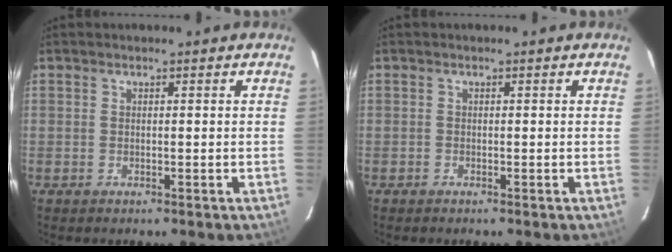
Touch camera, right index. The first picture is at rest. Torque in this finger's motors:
{"motor_torque": [-0.06, -0.07, -0.04, -0.05]}